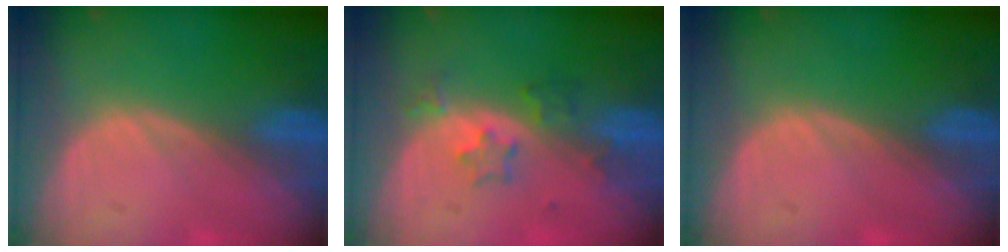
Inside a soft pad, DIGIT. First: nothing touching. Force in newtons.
{"total": 4.0, "press": 3.8, "slide": 1.4}
{"total": 0.0}